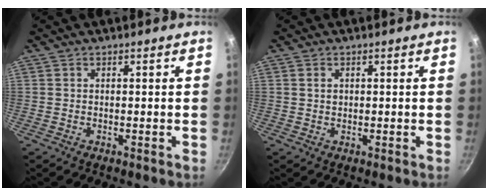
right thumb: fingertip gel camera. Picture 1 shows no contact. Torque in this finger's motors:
{"motor_torque": [0.03, 0.04, -0.07, 0.01, -0.06]}